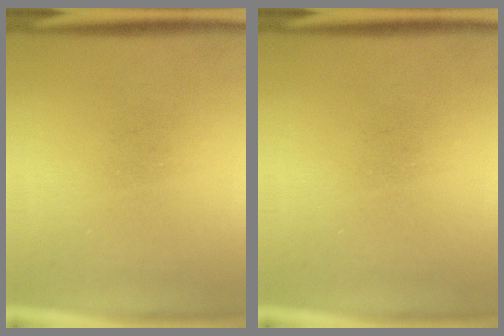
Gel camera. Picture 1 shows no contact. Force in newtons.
{"total": 0.0}